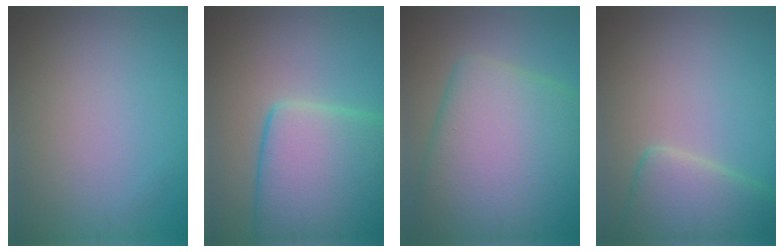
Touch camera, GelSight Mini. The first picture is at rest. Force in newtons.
{"total": 12.0, "press": 11.9, "slide": 0.5}
{"total": 12.9, "press": 12.9, "slide": 0.4}
{"total": 5.3, "press": 5.3, "slide": 0.4}